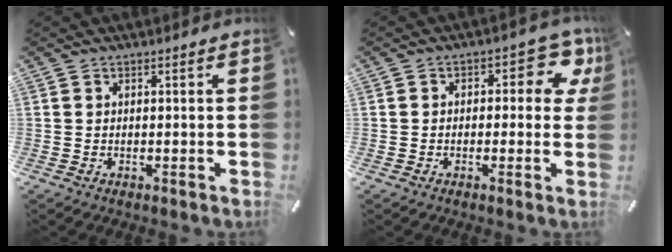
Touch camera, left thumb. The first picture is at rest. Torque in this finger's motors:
{"motor_torque": [-0.01, 0.01, 0.26, 0.16, 0.04]}